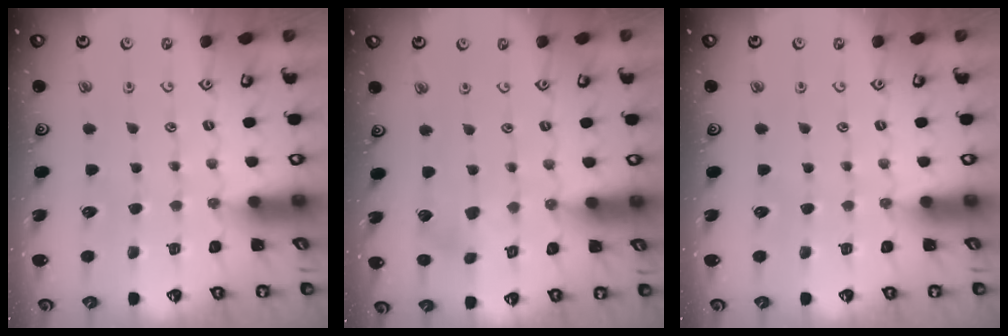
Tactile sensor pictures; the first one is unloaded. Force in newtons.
{"total": 4.6, "press": 4.6, "slide": 0.5}
{"total": 0.0}